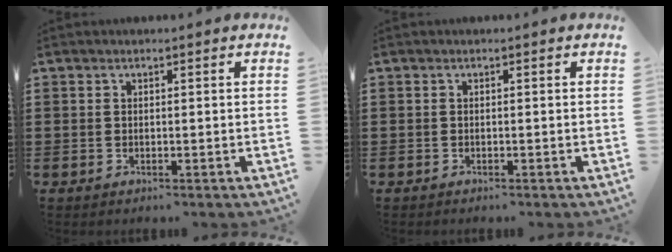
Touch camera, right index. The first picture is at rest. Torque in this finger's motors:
{"motor_torque": [0.15, -0.15, 0.01, 0.02]}